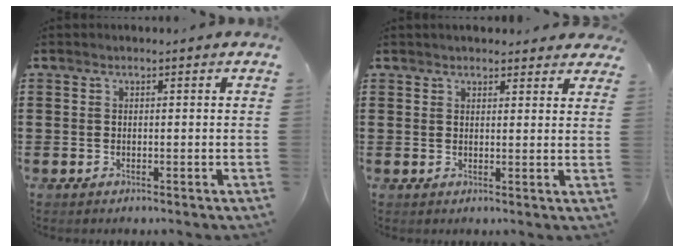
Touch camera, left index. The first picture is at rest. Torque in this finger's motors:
{"motor_torque": [2.14, 0.00, 1.05, 0.08]}